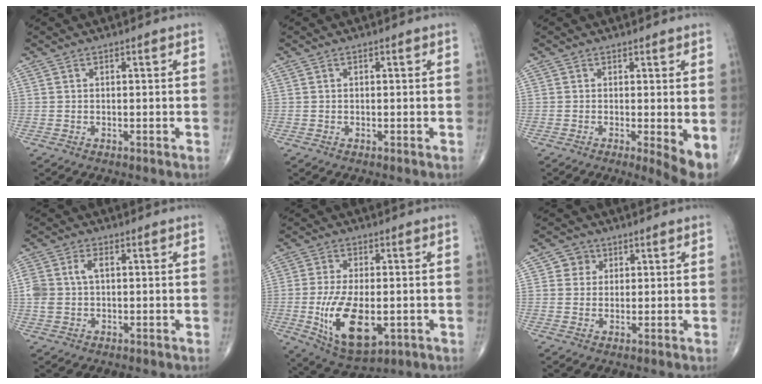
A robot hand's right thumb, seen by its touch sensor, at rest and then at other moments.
{"total": 0.0}
{"total": 4.6, "force": [-0.2, 1.0, 4.5], "torque": [-0.068, -0.014, -0.004]}
{"total": 5.3, "force": [0.6, 3.4, 4.0], "torque": [-0.100, 0.016, 0.014]}
{"total": 14.2, "force": [-3.0, 7.0, 11.9], "torque": [-0.215, -0.014, -0.034]}
{"total": 3.2, "force": [1.1, 2.9, 0.4], "torque": [0.014, -0.001, 0.012]}